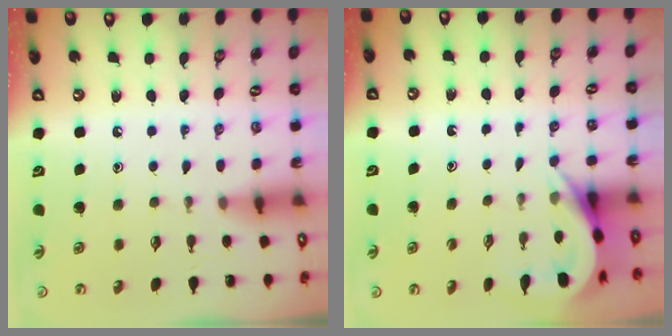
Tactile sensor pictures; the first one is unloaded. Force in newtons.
{"total": 4.5, "press": 4.5, "slide": 0.4}